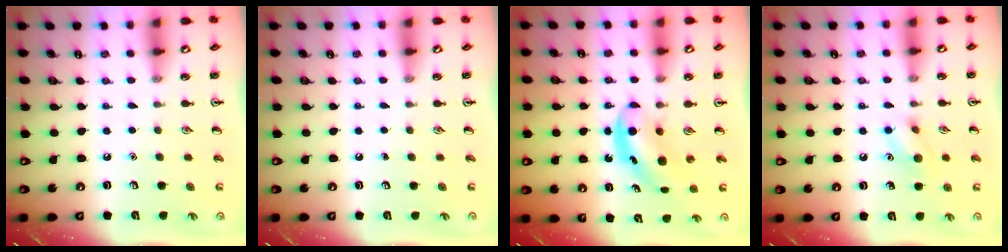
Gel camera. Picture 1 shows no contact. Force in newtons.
{"total": 0.0}
{"total": 5.7, "press": 5.6, "slide": 0.7}
{"total": 8.6, "press": 8.5, "slide": 1.0}